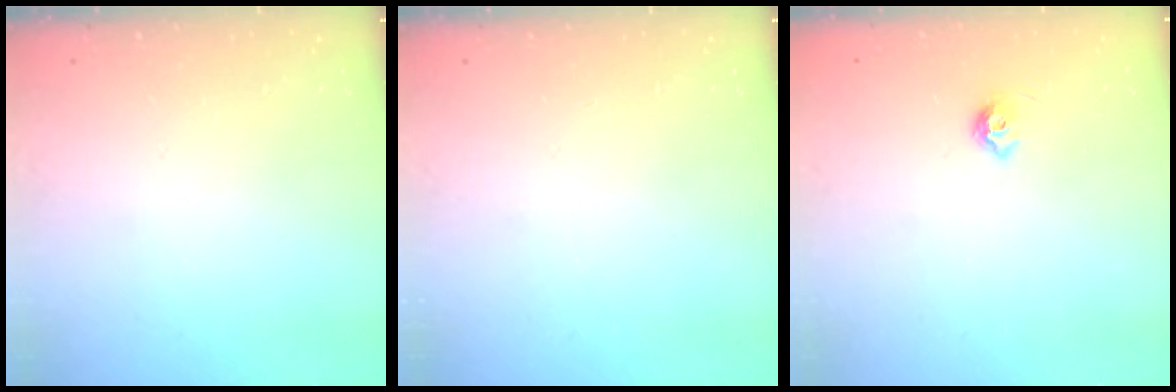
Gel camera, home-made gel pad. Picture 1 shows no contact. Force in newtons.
{"total": 0.0}
{"total": 6.1, "press": 6.0, "slide": 0.9}